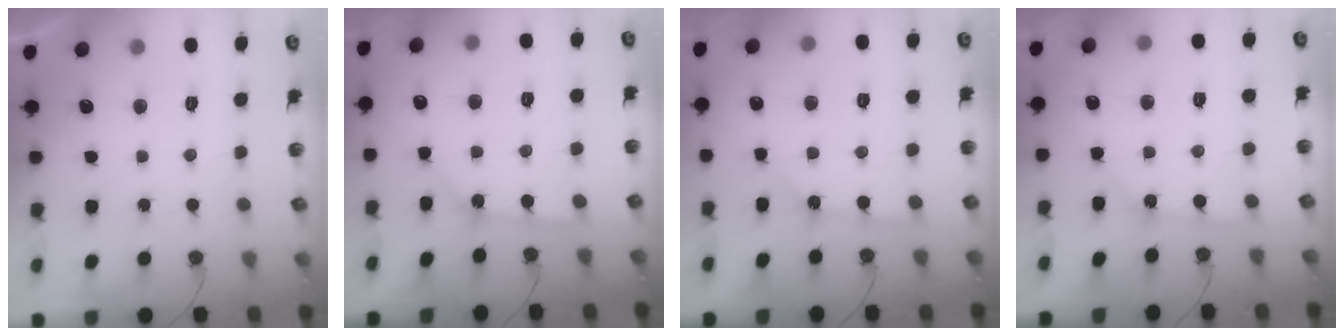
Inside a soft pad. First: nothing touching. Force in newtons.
{"total": 2.9, "press": 2.9, "slide": 0.1}
{"total": 1.9, "press": 1.9, "slide": 0.3}
{"total": 3.3, "press": 3.3, "slide": 0.3}